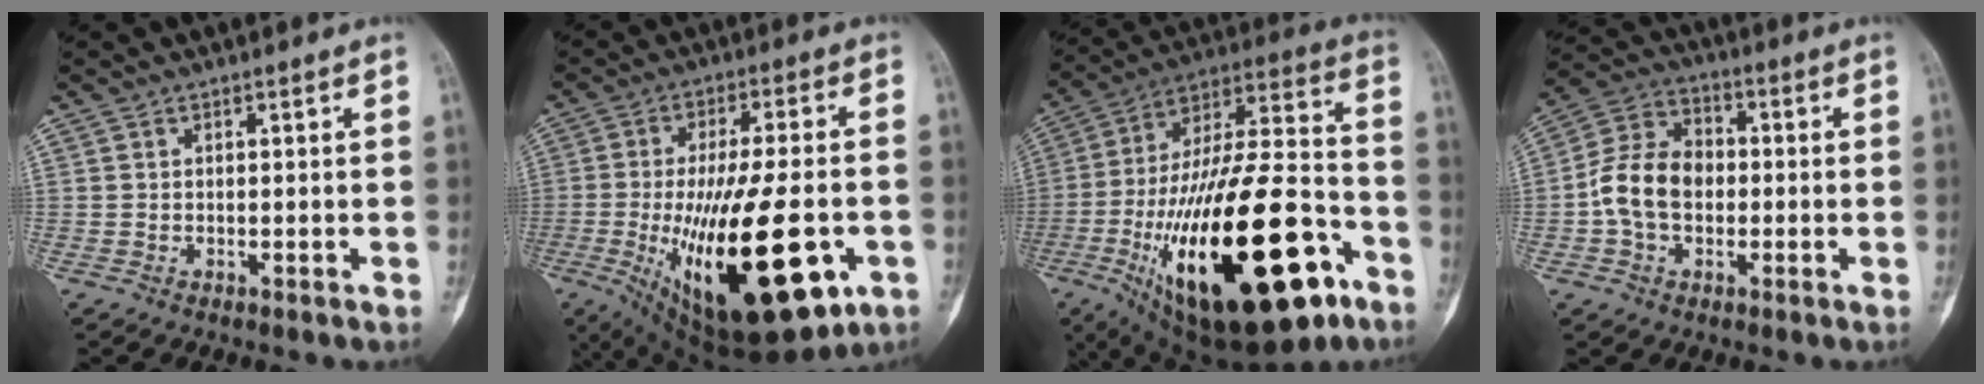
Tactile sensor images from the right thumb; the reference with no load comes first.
{"total": 27.7, "force": [-7.4, 10.1, 24.7], "torque": [-0.399, -0.010, -0.090]}
{"total": 39.1, "force": [-15.1, 15.1, 32.8], "torque": [-0.564, 0.046, -0.231]}
{"total": 11.2, "force": [-1.2, 8.1, 7.5], "torque": [-0.130, 0.034, -0.031]}